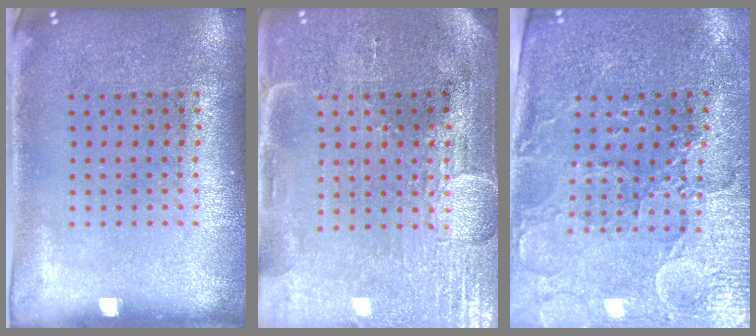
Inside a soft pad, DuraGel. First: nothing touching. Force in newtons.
{"total": 3.9, "press": 3.5, "slide": 1.7}
{"total": 3.5, "press": 3.2, "slide": 1.3}